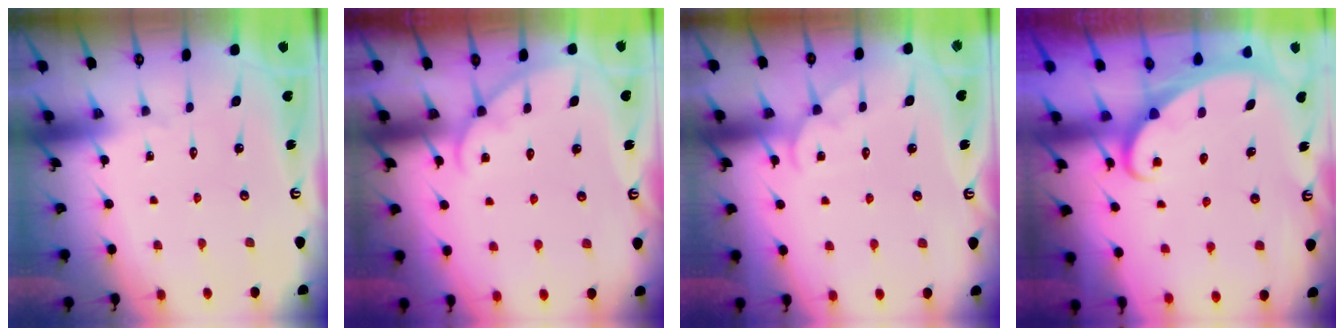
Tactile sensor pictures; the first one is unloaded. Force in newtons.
{"total": 3.4, "press": 3.4, "slide": 0.4}
{"total": 3.4, "press": 3.4, "slide": 0.4}
{"total": 2.2, "press": 2.2, "slide": 0.2}